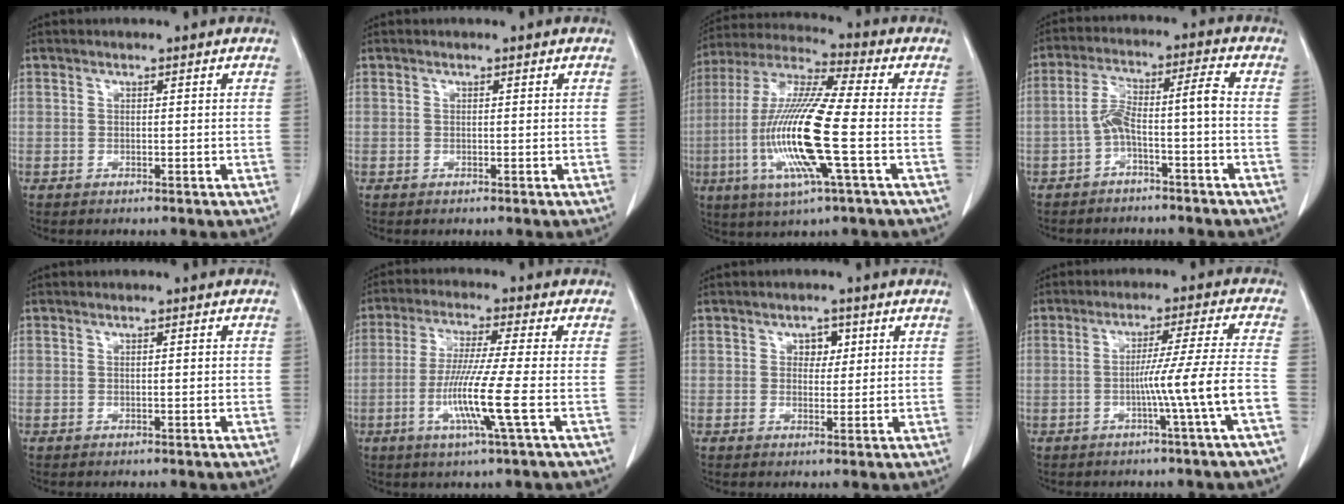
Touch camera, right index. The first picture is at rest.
{"total": 0.0}
{"total": 17.0, "force": [-3.5, 0.8, 16.6], "torque": [-0.350, -0.013, -0.074]}
{"total": 6.5, "force": [-2.3, 0.4, 6.0], "torque": [-0.117, 0.037, -0.040]}
{"total": 0.8, "force": [0.0, 0.2, 0.8], "torque": [-0.014, 0.002, 0.002]}
{"total": 9.6, "force": [-2.7, -1.3, 9.1], "torque": [-0.184, -0.020, -0.055]}
{"total": 2.6, "force": [0.9, 1.8, 1.6], "torque": [-0.017, 0.004, 0.013]}
{"total": 8.5, "force": [-2.9, -2.4, 7.6], "torque": [-0.121, 0.002, -0.047]}